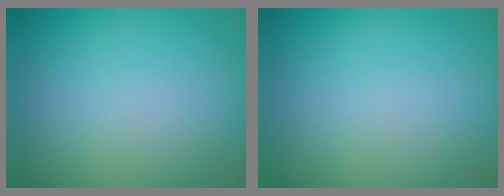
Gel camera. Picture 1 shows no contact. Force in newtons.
{"total": 0.0}